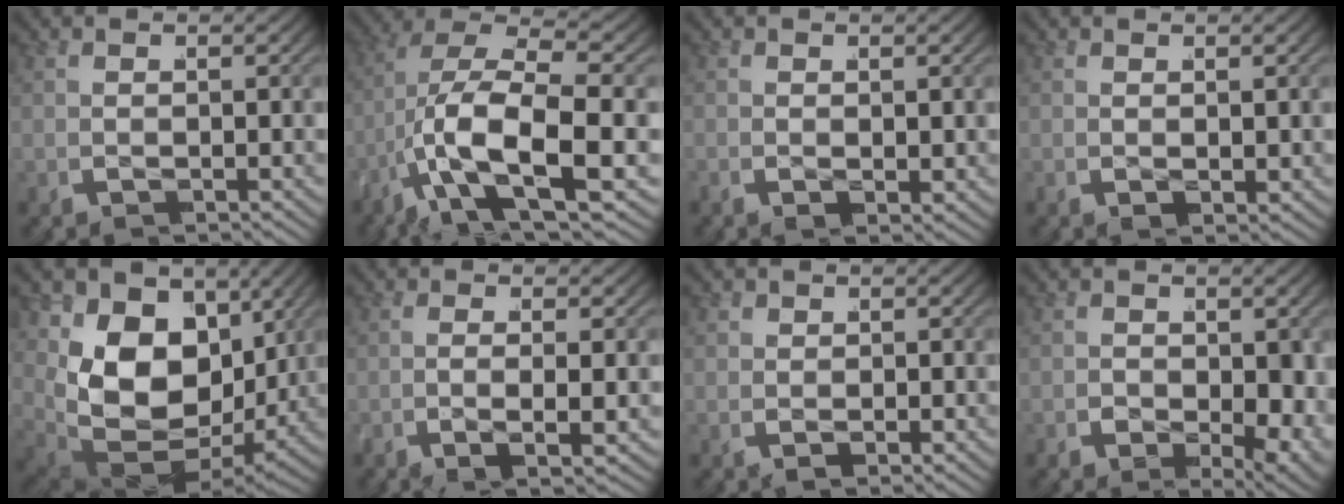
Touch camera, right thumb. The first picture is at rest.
{"total": 12.3, "force": [-1.6, 7.1, 9.9], "torque": [-0.239, -0.042, -0.010]}
{"total": 0.7, "force": [-0.1, 0.6, 0.4], "torque": [-0.012, -0.009, 0.001]}
{"total": 0.6, "force": [0.2, 0.3, 0.4], "torque": [-0.007, -0.006, 0.006]}
{"total": 19.7, "force": [-0.6, 14.4, 13.5], "torque": [-0.285, -0.061, 0.016]}
{"total": 2.6, "force": [-0.7, 0.8, 2.4], "torque": [-0.053, -0.003, -0.017]}
{"total": 1.0, "force": [0.4, 0.8, 0.3], "torque": [-0.005, -0.007, 0.010]}
{"total": 5.8, "force": [-1.0, 3.6, 4.4], "torque": [-0.078, -0.037, 0.003]}